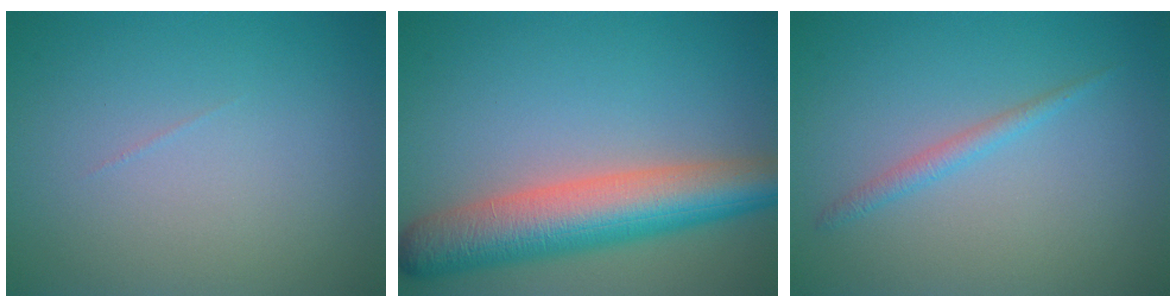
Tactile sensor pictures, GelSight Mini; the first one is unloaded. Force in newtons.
{"total": 8.6, "press": 8.5, "slide": 0.6}
{"total": 1.4, "press": 1.4, "slide": 0.0}